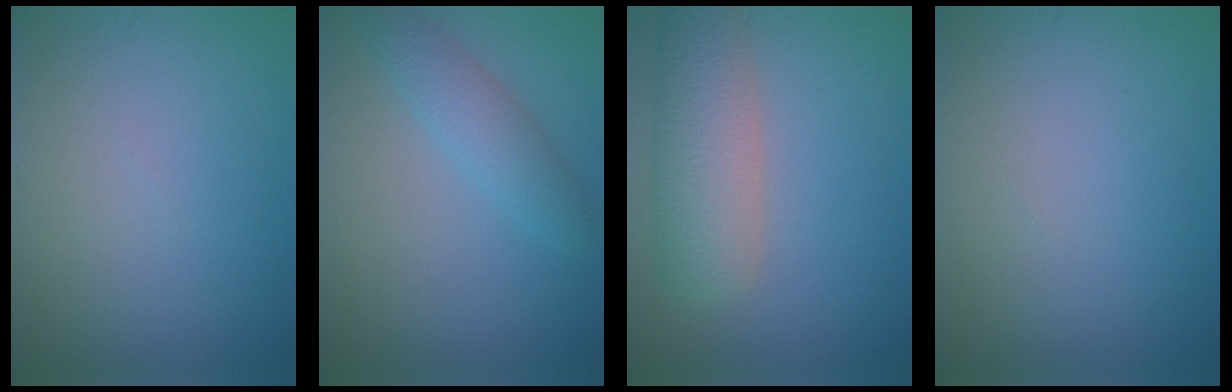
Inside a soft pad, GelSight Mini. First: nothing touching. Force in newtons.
{"total": 2.8, "press": 2.8, "slide": 0.1}
{"total": 5.8, "press": 5.8, "slide": 0.3}
{"total": 0.0}